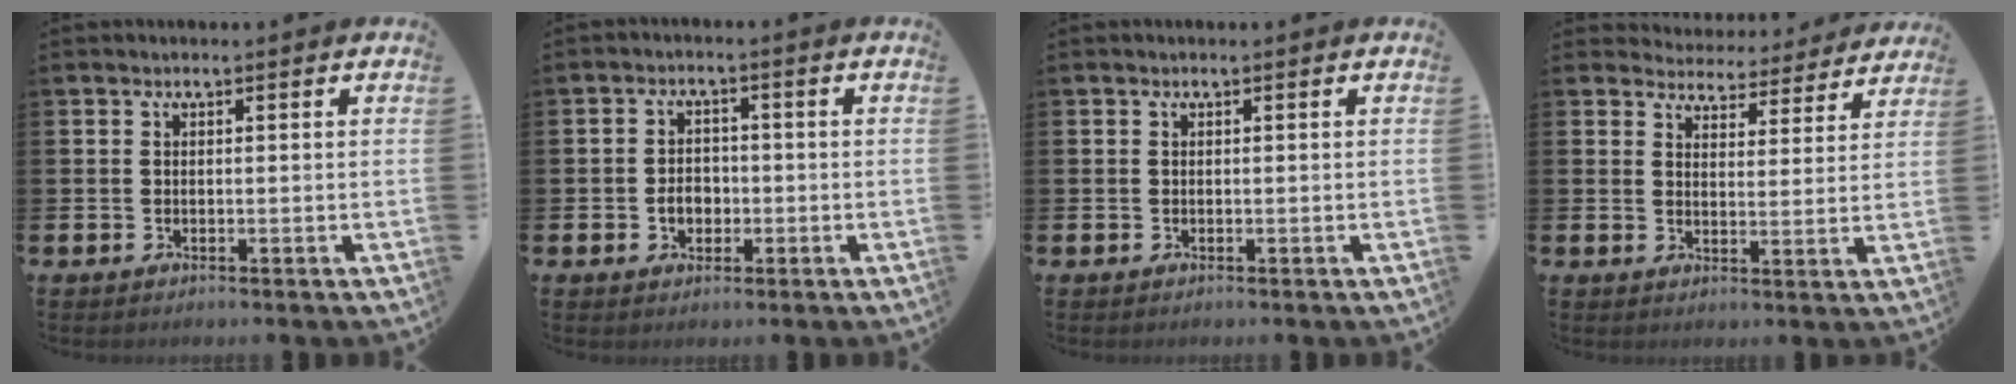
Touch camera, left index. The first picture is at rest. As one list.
[{"total": 2.9, "force": [-0.8, 2.3, 1.6], "torque": [-0.012, -0.005, -0.023]}, {"total": 0.0}, {"total": 4.7, "force": [4.6, 1.2, -0.1], "torque": [-0.004, -0.046, 0.077]}]